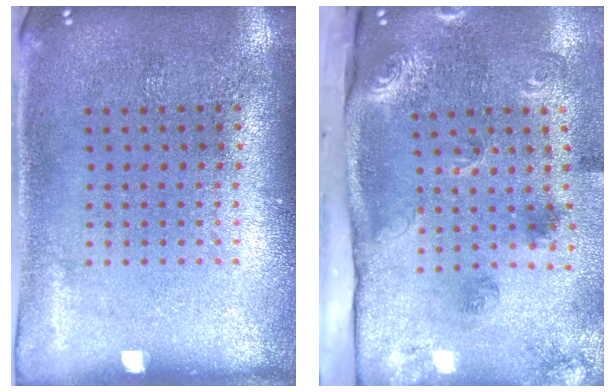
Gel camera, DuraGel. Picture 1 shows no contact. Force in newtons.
{"total": 3.0, "press": 2.0, "slide": 2.2}